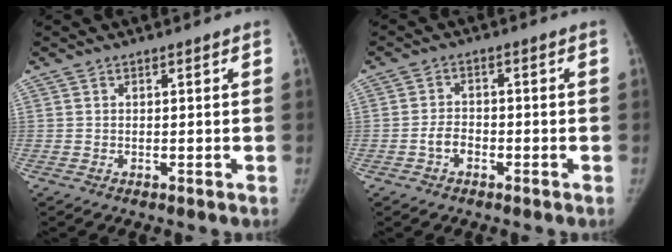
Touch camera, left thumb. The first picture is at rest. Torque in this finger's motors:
{"motor_torque": [-0.19, 0.21, 0.17, 0.31, 0.07]}